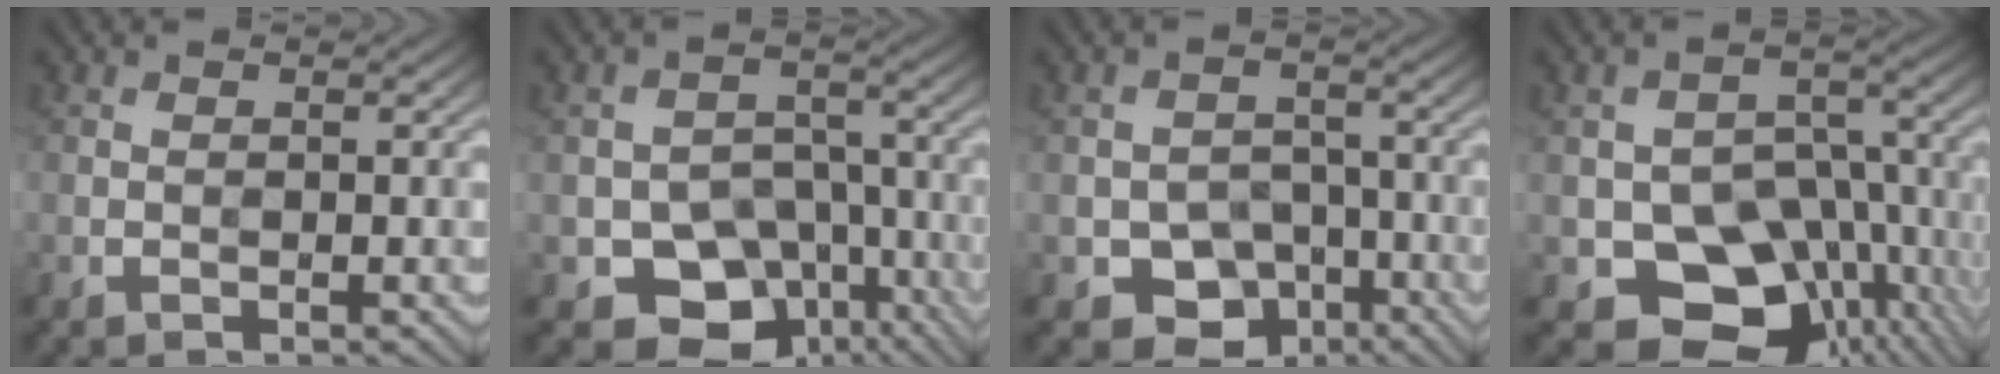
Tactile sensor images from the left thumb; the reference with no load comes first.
{"total": 10.4, "force": [-5.9, 7.0, 4.9], "torque": [-0.082, -0.030, -0.096]}
{"total": 7.8, "force": [-4.2, 5.7, 3.4], "torque": [-0.057, -0.020, -0.071]}
{"total": 13.6, "force": [-5.3, 9.5, 8.1], "torque": [-0.121, -0.034, -0.084]}